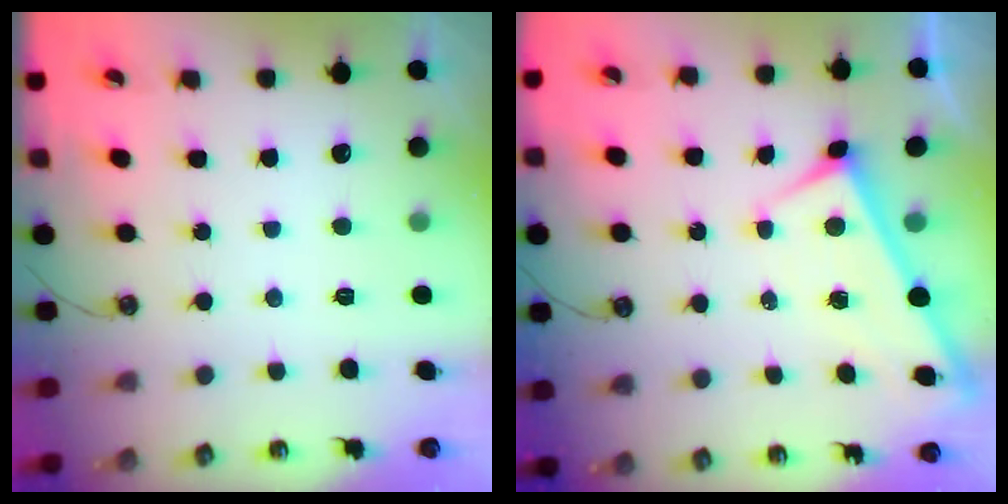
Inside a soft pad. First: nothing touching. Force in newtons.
{"total": 1.4, "press": 1.3, "slide": 0.5}